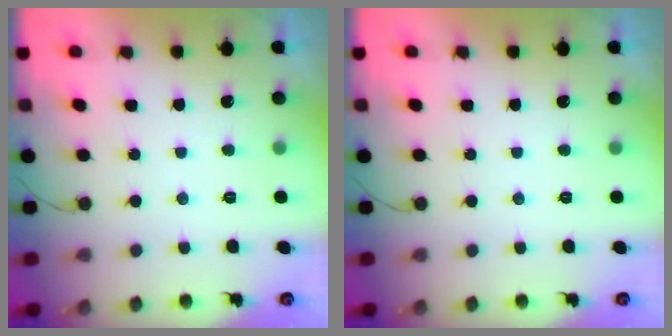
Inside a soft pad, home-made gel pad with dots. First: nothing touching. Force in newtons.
{"total": 0.0}